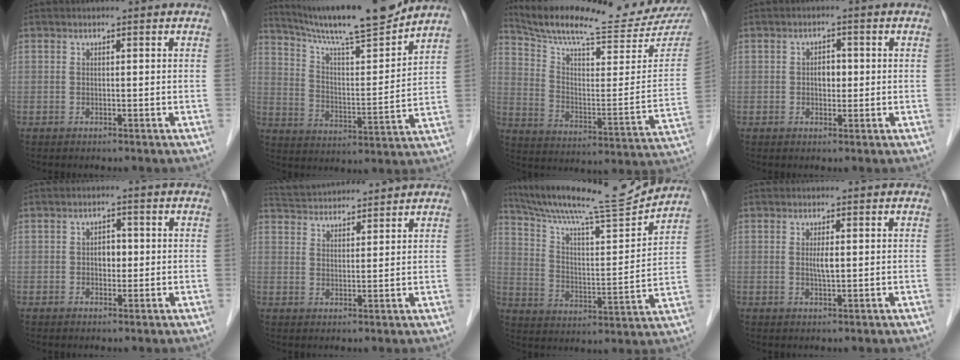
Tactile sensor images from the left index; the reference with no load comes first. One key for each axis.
{"total": 17.2, "fx": 15.4, "fy": 0.0, "fz": 7.6, "tx": -0.129, "ty": -0.007, "tz": 0.246}
{"total": 21.8, "fx": 20.5, "fy": 0.7, "fz": 7.2, "tx": -0.128, "ty": -0.085, "tz": 0.289}
{"total": 2.3, "fx": -0.1, "fy": 1.5, "fz": 1.8, "tx": -0.028, "ty": 0.005, "tz": -0.001}
{"total": 2.4, "fx": -0.1, "fy": 1.6, "fz": 1.8, "tx": -0.027, "ty": 0.004, "tz": -0.001}
{"total": 9.4, "fx": 9.1, "fy": 0.9, "fz": 2.0, "tx": -0.045, "ty": 0.031, "tz": 0.147}
{"total": 17.7, "fx": 16.6, "fy": -0.6, "fz": 5.9, "tx": -0.112, "ty": -0.025, "tz": 0.263}
{"total": 1.8, "fx": 0.2, "fy": 0.2, "fz": 1.8, "tx": -0.036, "ty": -0.003, "tz": 0.003}